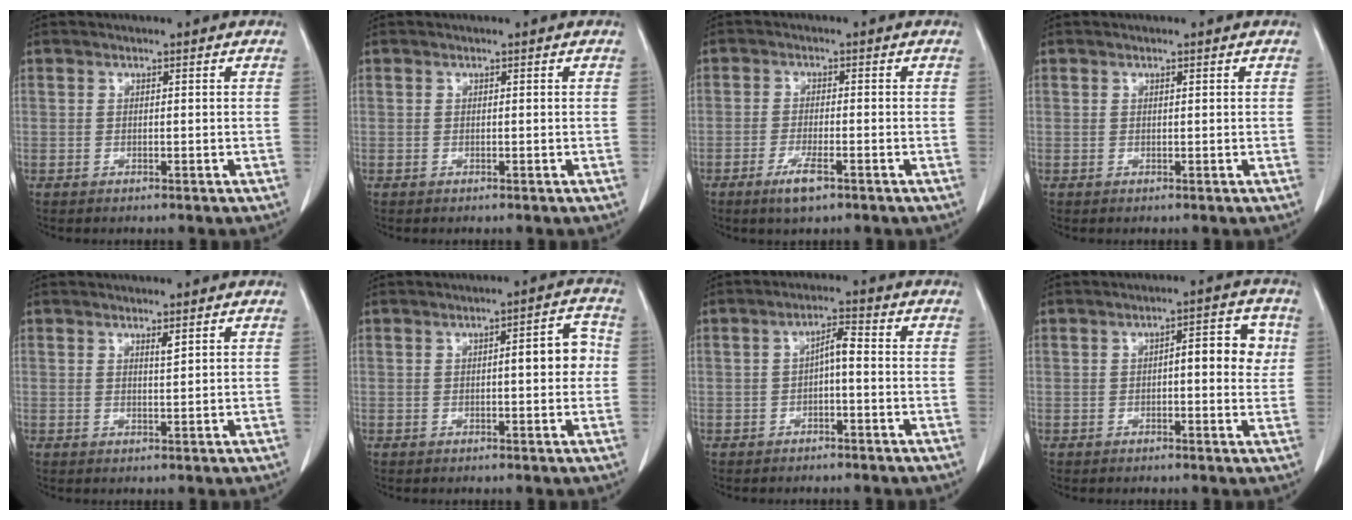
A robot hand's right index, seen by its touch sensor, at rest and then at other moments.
{"total": 0.0}
{"total": 4.1, "force": [-2.5, 0.7, 3.2], "torque": [-0.064, -0.005, -0.043]}
{"total": 0.0}
{"total": 1.2, "force": [0.8, 0.0, 0.9], "torque": [-0.017, -0.006, 0.014]}
{"total": 5.1, "force": [0.1, 1.2, 5.0], "torque": [-0.062, 0.017, -0.002]}
{"total": 3.1, "force": [-0.4, 0.7, 3.0], "torque": [-0.051, 0.013, -0.007]}
{"total": 6.2, "force": [0.7, 1.9, 5.9], "torque": [-0.073, 0.017, 0.006]}